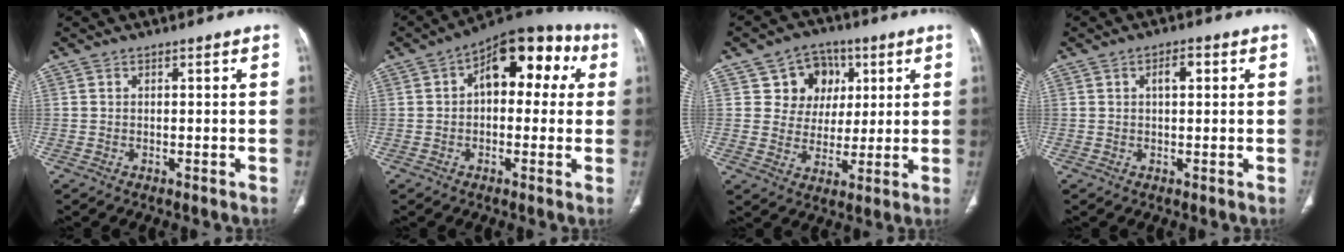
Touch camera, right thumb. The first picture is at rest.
{"total": 14.8, "force": [3.4, 8.5, 11.7], "torque": [-0.112, 0.039, 0.038]}
{"total": 9.8, "force": [3.6, 8.6, 3.1], "torque": [0.001, -0.006, 0.058]}
{"total": 3.0, "force": [0.9, 1.5, 2.5], "torque": [-0.034, 0.005, 0.012]}